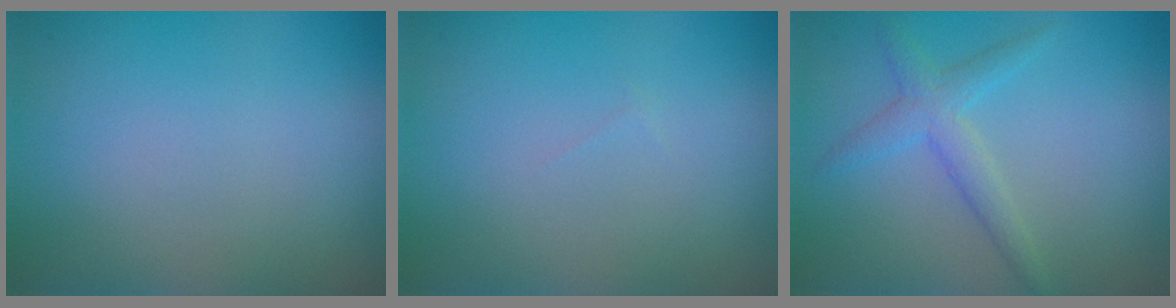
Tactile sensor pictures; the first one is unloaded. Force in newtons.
{"total": 0.0}
{"total": 2.3, "press": 2.3, "slide": 0.2}